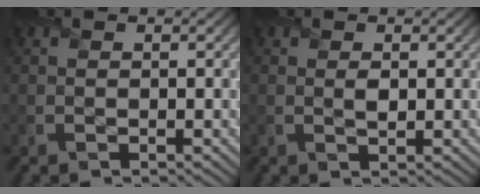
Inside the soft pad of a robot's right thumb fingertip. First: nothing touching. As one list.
[{"total": 1.2, "force": [0.3, 0.8, 0.9], "torque": [-0.018, -0.007, 0.005]}]